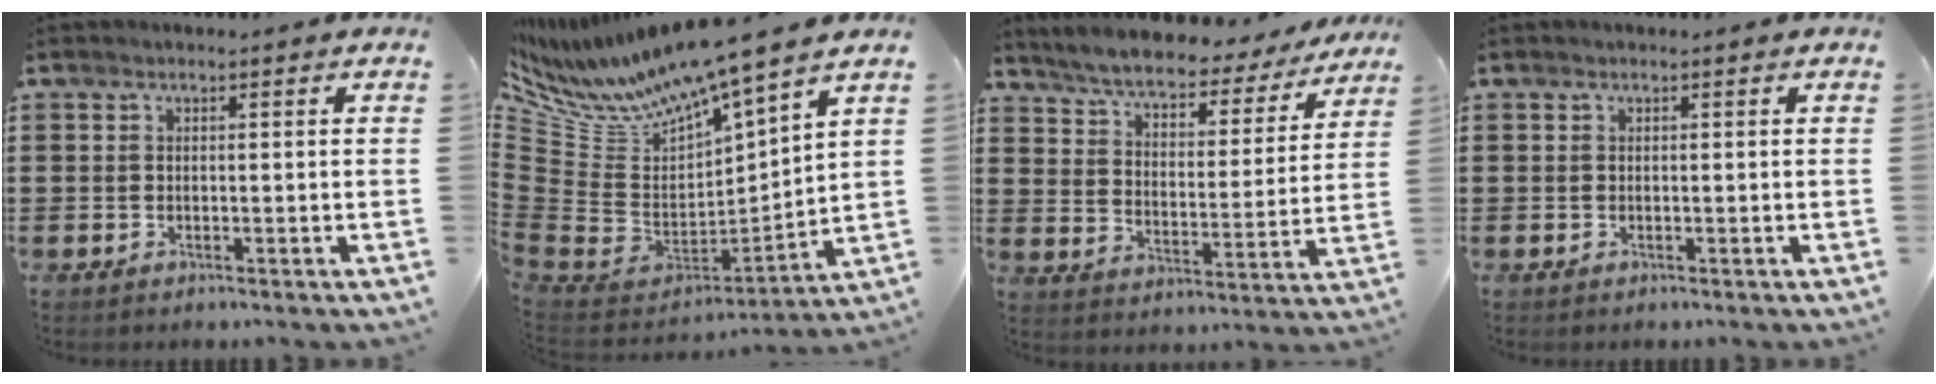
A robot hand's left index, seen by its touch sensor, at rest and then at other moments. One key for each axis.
{"total": 9.9, "fx": 9.0, "fy": 1.8, "fz": 3.8, "tx": -0.123, "ty": -0.073, "tz": 0.153}
{"total": 5.7, "fx": 5.4, "fy": 0.6, "fz": 1.6, "tx": -0.058, "ty": -0.038, "tz": 0.089}
{"total": 0.0}